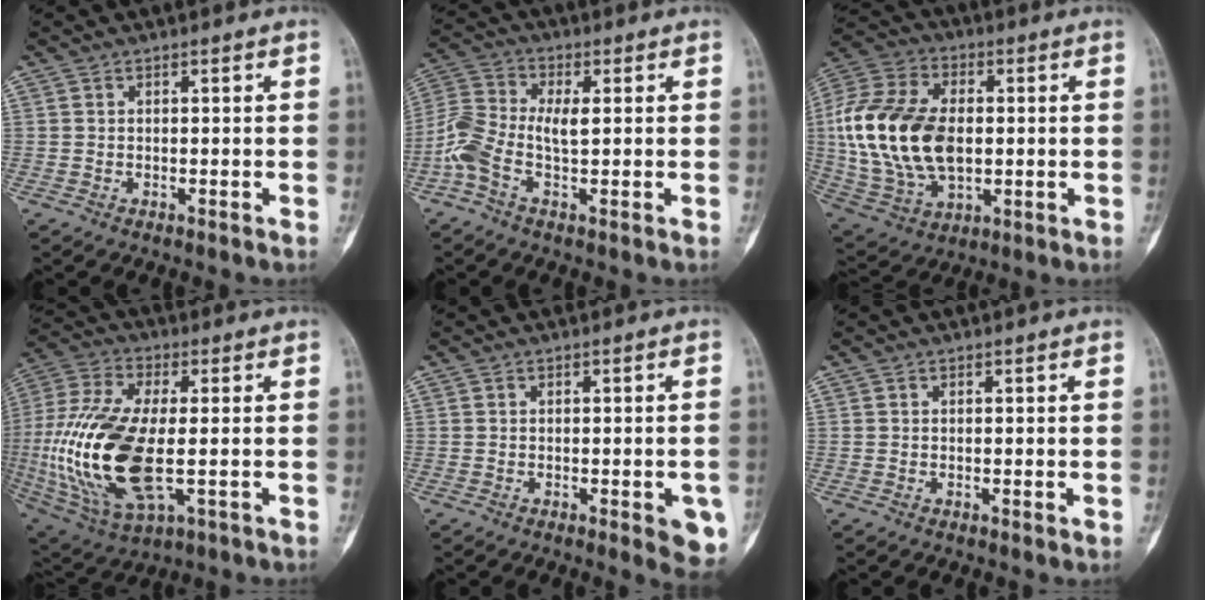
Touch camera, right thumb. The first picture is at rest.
{"total": 8.2, "force": [-0.9, 3.7, 7.3], "torque": [-0.175, 0.025, -0.024]}
{"total": 22.5, "force": [0.6, 14.0, 17.5], "torque": [-0.354, 0.002, 0.019]}
{"total": 22.8, "force": [-2.6, 10.0, 20.3], "torque": [-0.452, -0.008, -0.032]}
{"total": 6.8, "force": [-2.3, 2.2, 6.0], "torque": [-0.054, -0.003, -0.022]}
{"total": 0.5, "force": [0.0, 0.3, 0.4], "torque": [-0.008, -0.002, 0.002]}